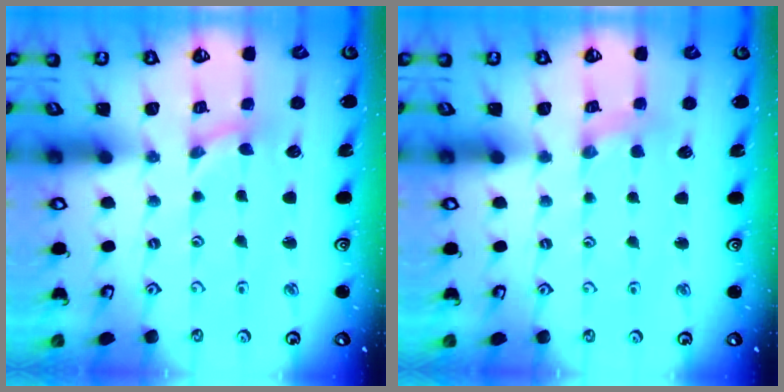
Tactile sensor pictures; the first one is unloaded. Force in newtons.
{"total": 2.2, "press": 2.1, "slide": 0.4}